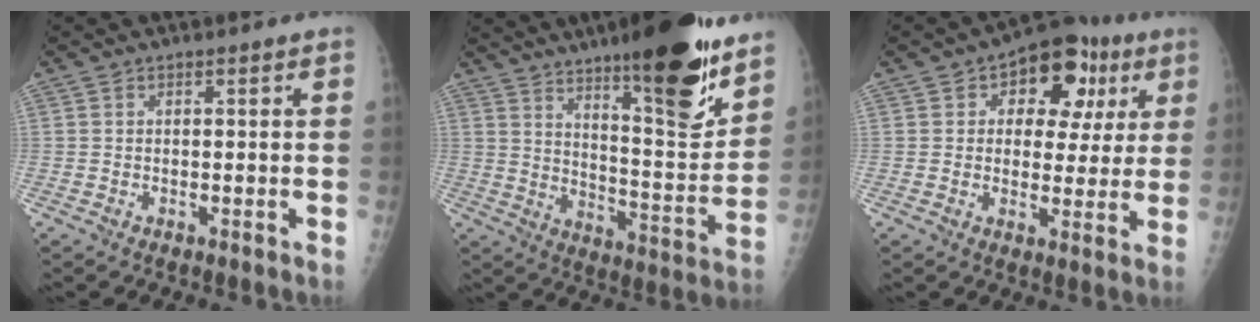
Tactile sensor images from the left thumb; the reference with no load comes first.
{"total": 21.3, "force": [14.1, 4.5, 15.3], "torque": [-0.191, -0.086, 0.219]}
{"total": 13.7, "force": [5.0, 8.9, 9.1], "torque": [-0.064, 0.010, 0.064]}